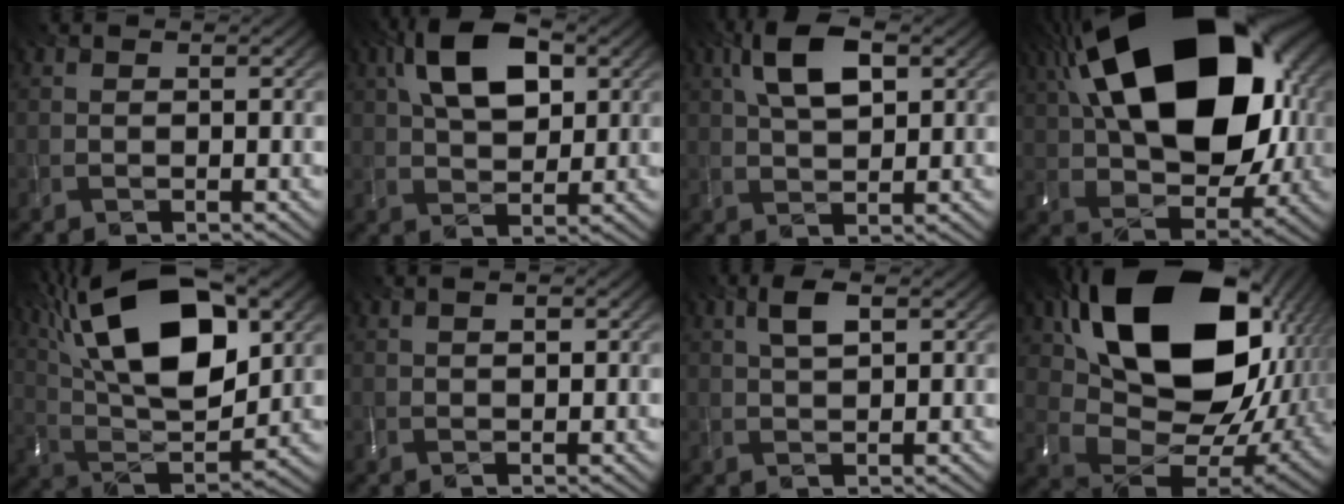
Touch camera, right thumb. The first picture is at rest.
{"total": 9.9, "force": [3.3, 5.5, 7.6], "torque": [-0.153, 0.014, 0.055]}
{"total": 7.4, "force": [2.7, 3.5, 6.0], "torque": [-0.129, 0.010, 0.047]}
{"total": 22.3, "force": [6.6, 13.7, 16.3], "torque": [-0.321, 0.042, 0.110]}
{"total": 19.2, "force": [7.6, 9.3, 14.9], "torque": [-0.288, 0.031, 0.111]}
{"total": 1.6, "force": [0.6, 0.6, 1.4], "torque": [-0.027, 0.004, 0.010]}
{"total": 3.2, "force": [1.4, 1.2, 2.7], "torque": [-0.060, 0.007, 0.026]}
{"total": 21.2, "force": [7.4, 14.2, 13.8], "torque": [-0.275, -0.019, 0.166]}